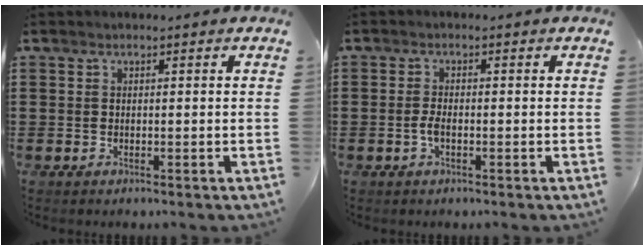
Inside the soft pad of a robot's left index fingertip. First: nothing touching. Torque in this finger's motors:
{"motor_torque": [0.26, 0.24, 0.24, 0.07]}